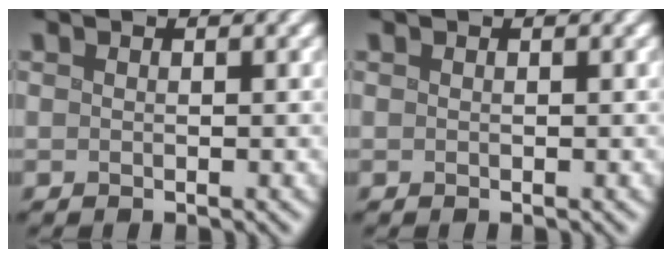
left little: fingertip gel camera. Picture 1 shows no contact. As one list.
[{"total": 0.0}]